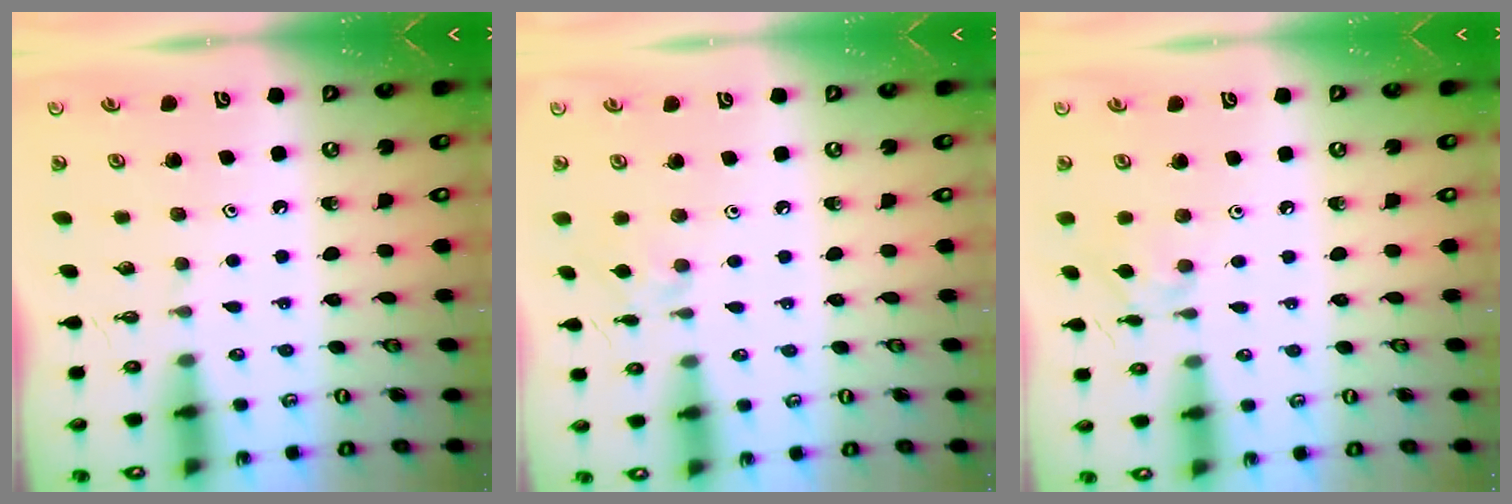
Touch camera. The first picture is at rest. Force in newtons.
{"total": 1.8, "press": 1.7, "slide": 0.5}
{"total": 4.2, "press": 4.2, "slide": 0.4}